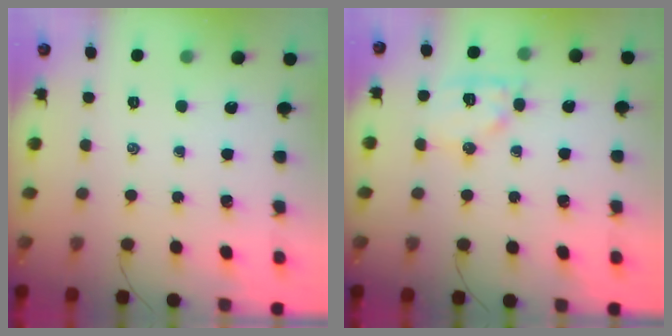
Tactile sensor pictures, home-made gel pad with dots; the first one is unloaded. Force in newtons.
{"total": 10.8, "press": 10.7, "slide": 0.9}